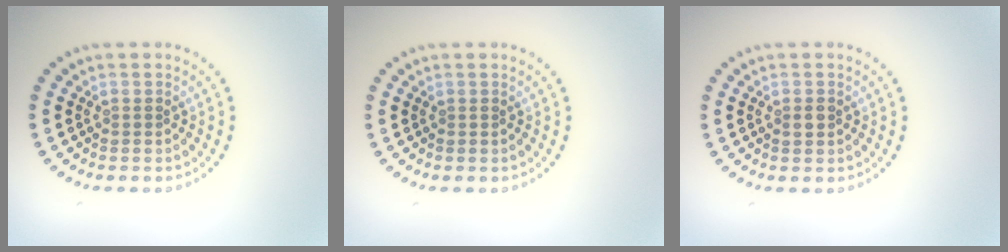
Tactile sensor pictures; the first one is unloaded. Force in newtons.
{"total": 0.0}
{"total": 1.2, "press": 1.2, "slide": 0.1}